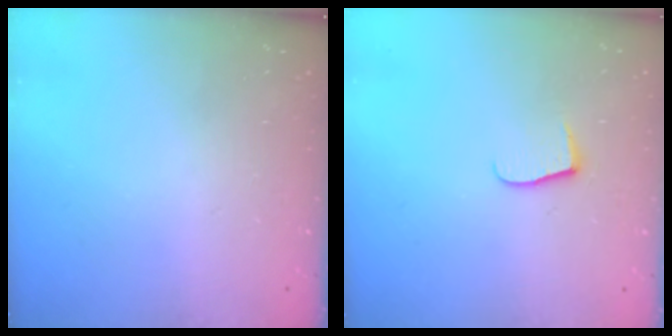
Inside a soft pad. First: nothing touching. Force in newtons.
{"total": 6.5, "press": 6.5, "slide": 0.6}